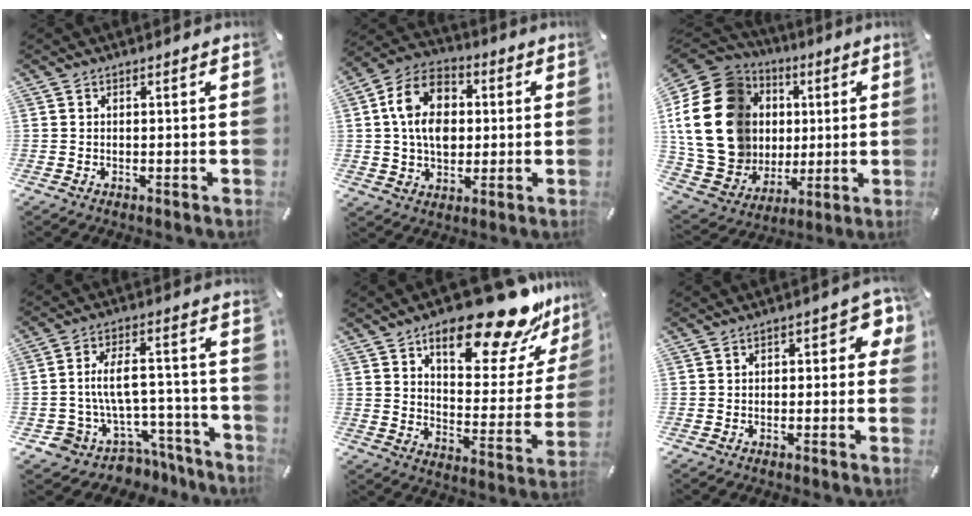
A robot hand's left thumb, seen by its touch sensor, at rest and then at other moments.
{"total": 13.2, "force": [1.8, 10.4, 7.9], "torque": [-0.140, 0.017, 0.036]}
{"total": 24.6, "force": [4.1, 20.3, 13.3], "torque": [-0.286, -0.018, 0.101]}
{"total": 10.3, "force": [-1.9, 8.4, 5.7], "torque": [-0.105, 0.006, -0.021]}
{"total": 24.7, "force": [17.7, 8.8, 14.9], "torque": [-0.193, -0.132, 0.283]}
{"total": 4.8, "force": [-0.2, 2.6, 4.0], "torque": [-0.050, 0.008, -0.010]}